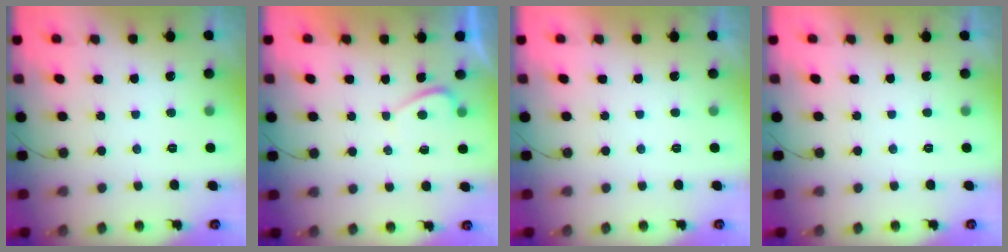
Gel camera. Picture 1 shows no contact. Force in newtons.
{"total": 0.8, "press": 0.6, "slide": 0.5}
{"total": 2.3, "press": 2.3, "slide": 0.3}
{"total": 2.3, "press": 2.3, "slide": 0.3}